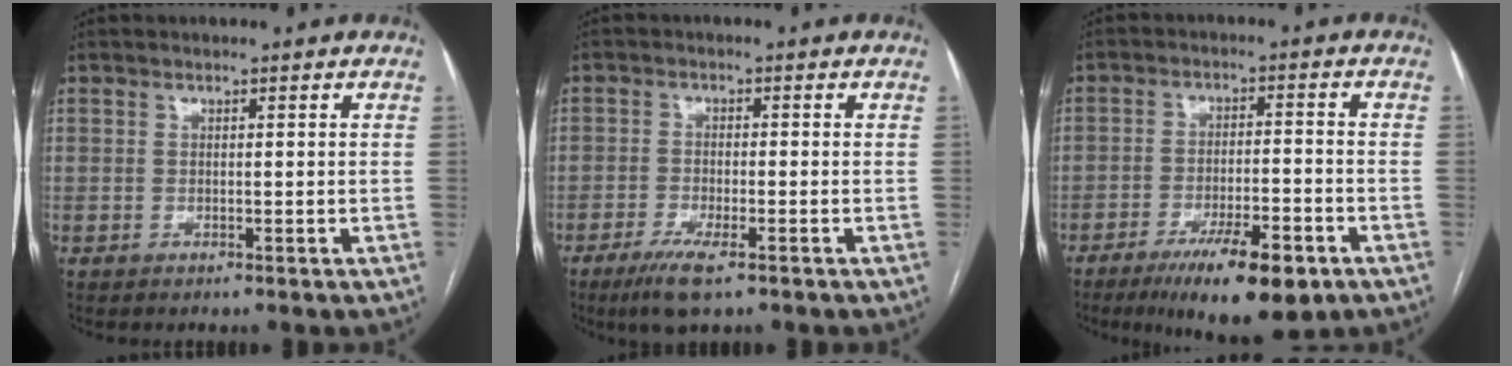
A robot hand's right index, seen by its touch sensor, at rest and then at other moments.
{"total": 5.6, "force": [-3.6, 1.0, 4.2], "torque": [-0.084, -0.012, -0.061]}
{"total": 12.2, "force": [-7.4, 2.8, 9.3], "torque": [-0.146, -0.014, -0.111]}